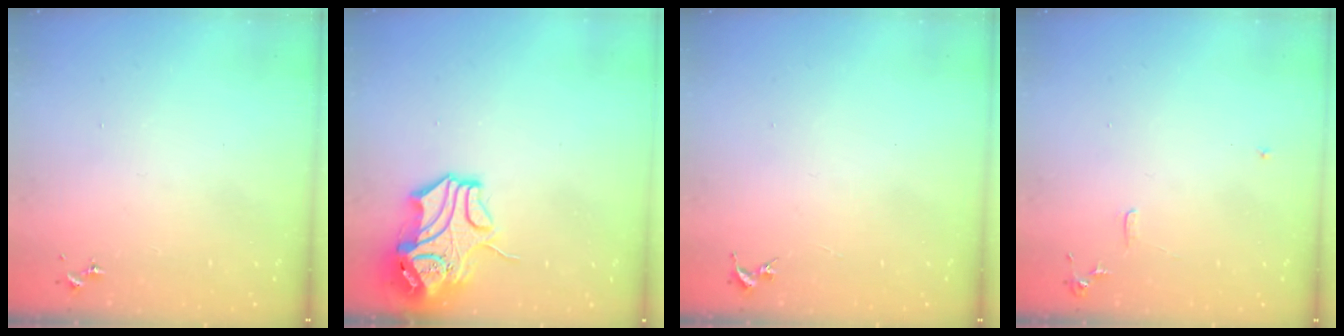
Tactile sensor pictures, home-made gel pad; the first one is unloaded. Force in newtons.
{"total": 14.0, "press": 13.8, "slide": 2.1}
{"total": 0.0}
{"total": 6.0, "press": 6.0, "slide": 0.7}